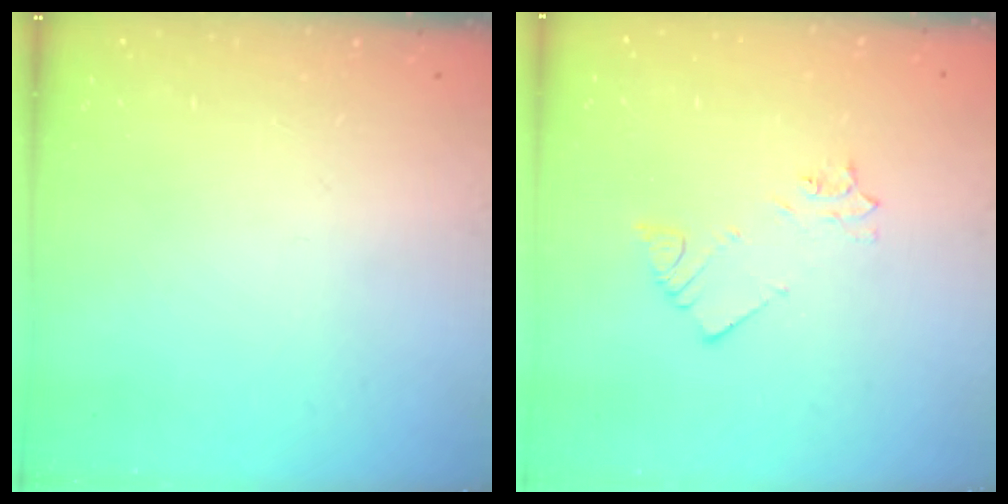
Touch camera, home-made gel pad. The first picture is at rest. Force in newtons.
{"total": 3.3, "press": 3.3, "slide": 0.3}